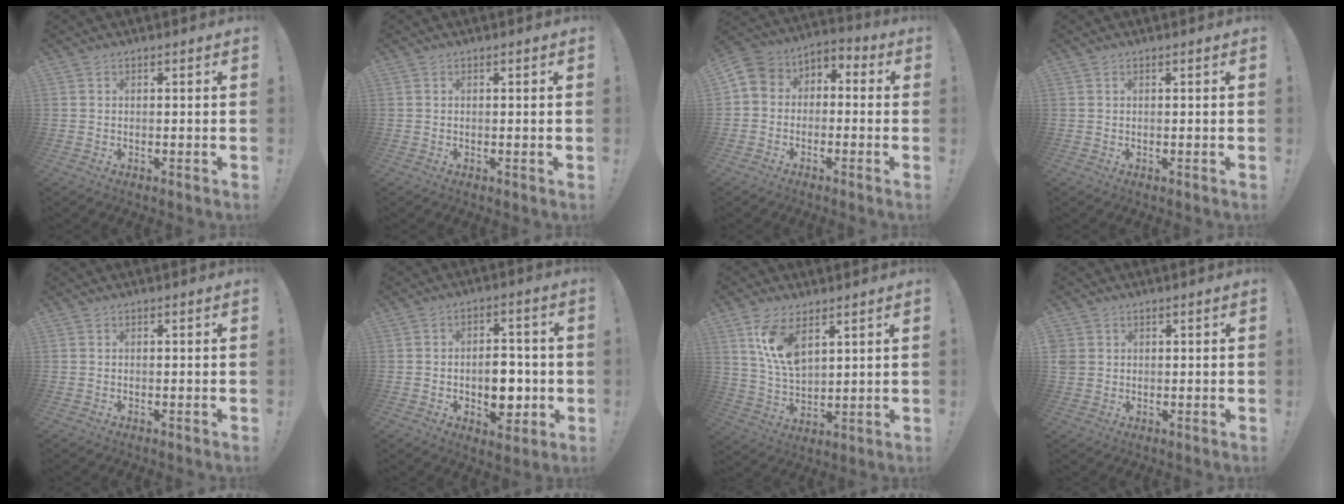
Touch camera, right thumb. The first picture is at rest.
{"total": 0.0}
{"total": 5.8, "force": [-3.7, 4.1, 1.7], "torque": [-0.032, 0.023, -0.069]}
{"total": 0.0}
{"total": 0.0}
{"total": 10.6, "force": [-2.6, 7.3, 7.2], "torque": [-0.098, 0.024, -0.036]}
{"total": 11.1, "force": [6.2, 5.5, 7.4], "torque": [-0.138, -0.028, 0.115]}
{"total": 2.8, "force": [1.1, 2.5, 0.6], "torque": [-0.008, -0.003, 0.022]}